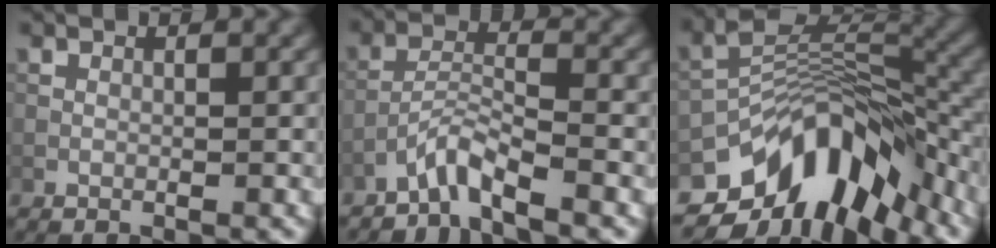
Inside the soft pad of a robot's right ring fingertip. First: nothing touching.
{"total": 3.1, "force": [-2.7, 0.1, 1.5], "torque": [-0.029, 0.008, -0.062]}
{"total": 11.6, "force": [-7.1, 5.9, 6.9], "torque": [-0.102, 0.012, -0.132]}